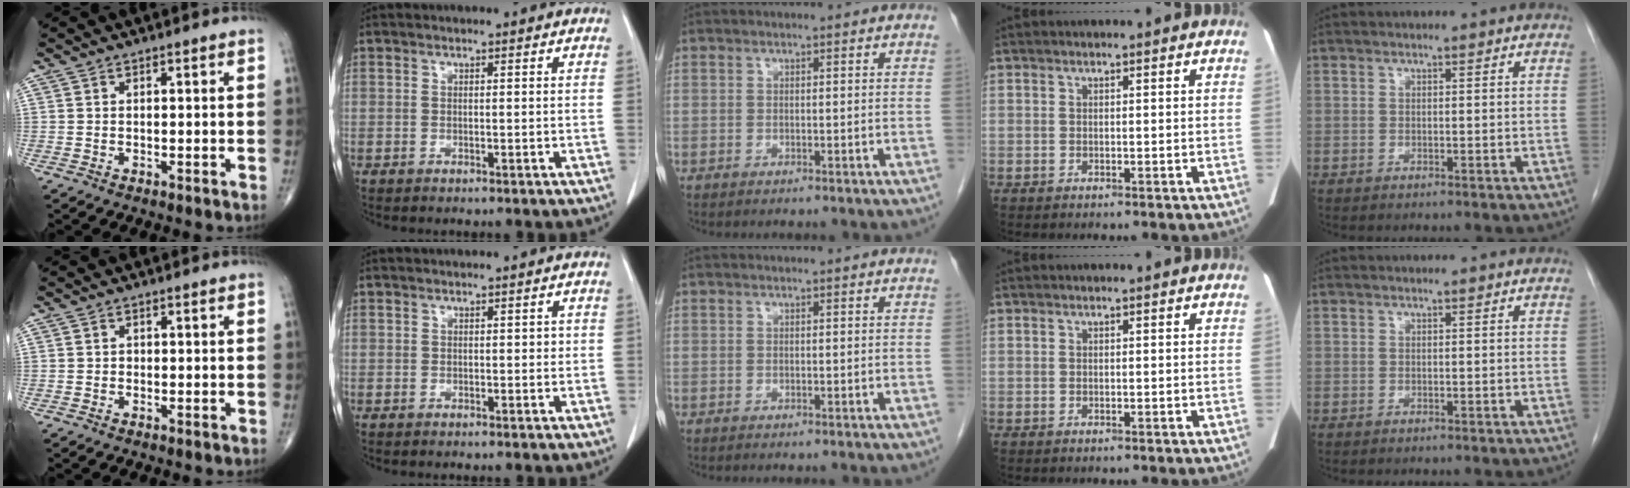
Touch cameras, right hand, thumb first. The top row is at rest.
{"thumb": {"total": 0.6, "force": [-0.1, 0.5, 0.2], "torque": [0.000, 0.002, -0.004]}, "index": {"total": 0.6, "force": [0.1, 0.5, 0.4], "torque": [-0.004, 0.003, 0.002]}}